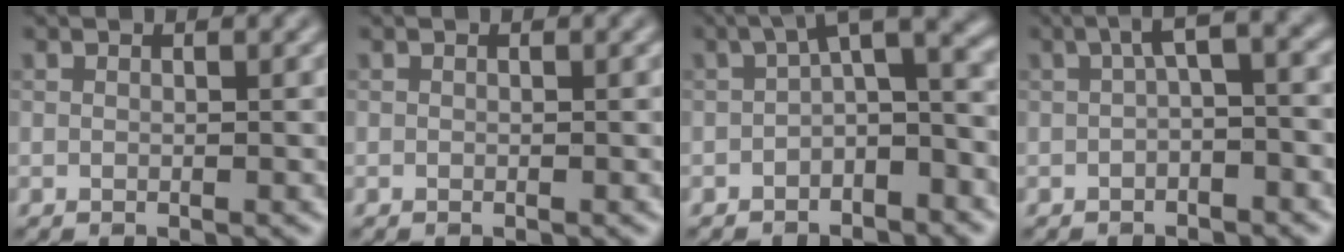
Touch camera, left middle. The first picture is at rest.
{"total": 0.0}
{"total": 5.3, "force": [-0.7, 2.0, 4.8], "torque": [-0.059, 0.019, -0.029]}
{"total": 3.2, "force": [0.0, 0.8, 3.1], "torque": [-0.050, 0.017, -0.006]}